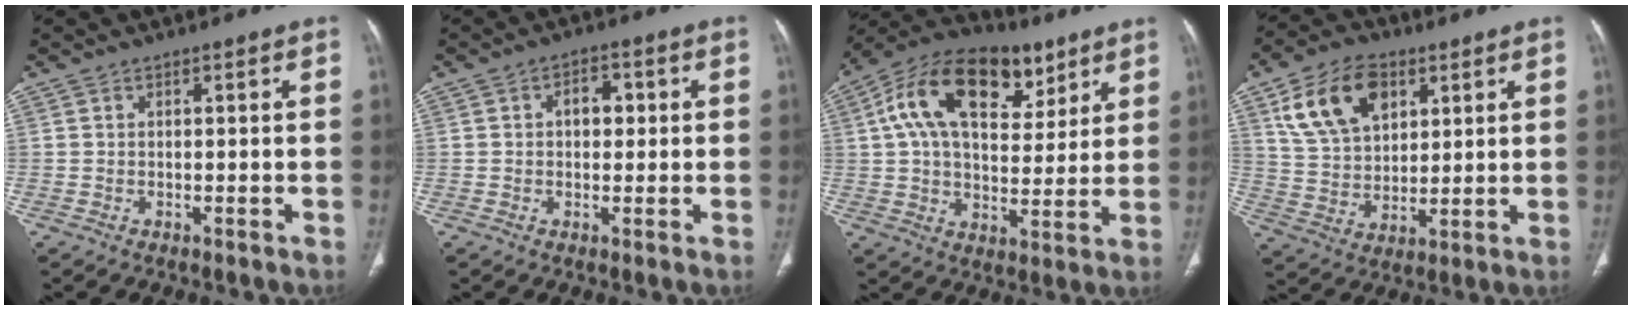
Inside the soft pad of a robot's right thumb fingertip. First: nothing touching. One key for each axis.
{"total": 4.3, "fx": 0.7, "fy": 3.0, "fz": 3.1, "tx": -0.028, "ty": 0.009, "tz": 0.007}
{"total": 21.9, "fx": 9.2, "fy": 13.0, "fz": 15.0, "tx": -0.230, "ty": 0.008, "tz": 0.148}
{"total": 14.8, "fx": 6.6, "fy": 9.6, "fz": 9.1, "tx": -0.139, "ty": -0.012, "tz": 0.127}